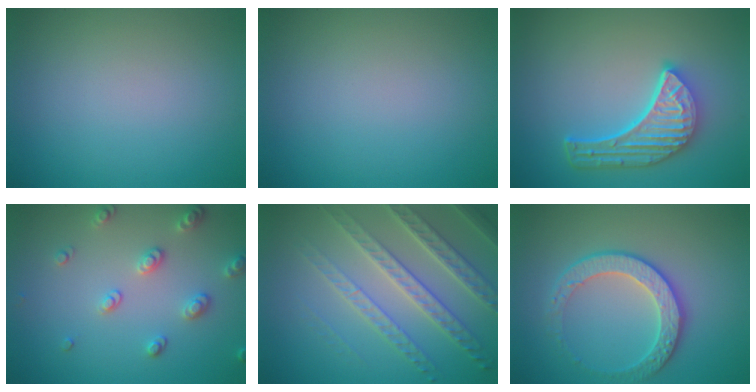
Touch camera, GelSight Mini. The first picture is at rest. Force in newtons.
{"total": 0.0}
{"total": 5.9, "press": 4.5, "slide": 3.8}
{"total": 2.7, "press": 2.7, "slide": 0.5}
{"total": 6.3, "press": 4.7, "slide": 4.2}
{"total": 3.7, "press": 3.5, "slide": 1.2}